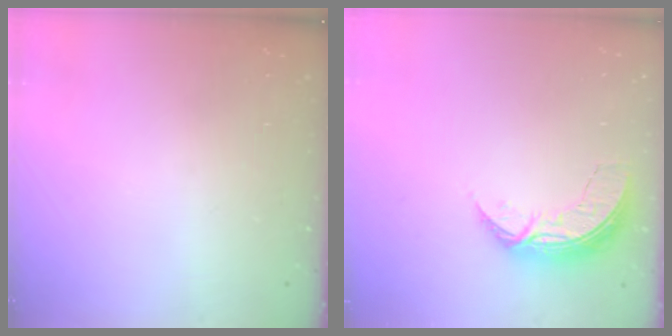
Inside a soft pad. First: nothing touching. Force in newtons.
{"total": 7.3, "press": 7.3, "slide": 0.6}